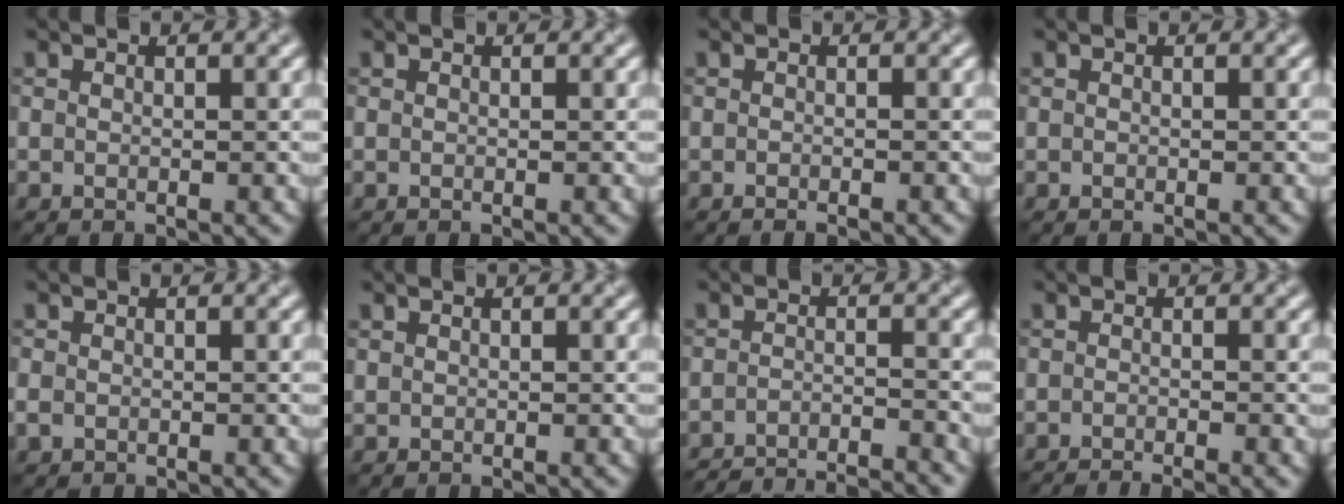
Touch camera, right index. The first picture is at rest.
{"total": 0.0}
{"total": 0.7, "force": [-0.5, 0.0, 0.4], "torque": [-0.004, -0.002, -0.008]}
{"total": 0.0}
{"total": 1.1, "force": [-0.3, 1.0, 0.5], "torque": [-0.009, -0.005, -0.006]}
{"total": 0.0}
{"total": 8.7, "force": [-8.4, 1.2, 2.1], "torque": [-0.026, -0.008, -0.123]}
{"total": 2.8, "force": [-2.1, 0.4, 1.7], "torque": [-0.022, -0.003, -0.038]}